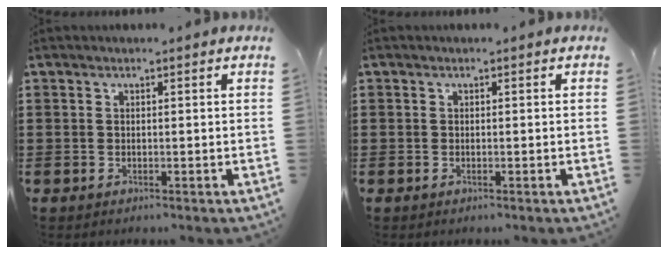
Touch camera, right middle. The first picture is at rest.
{"total": 0.0}